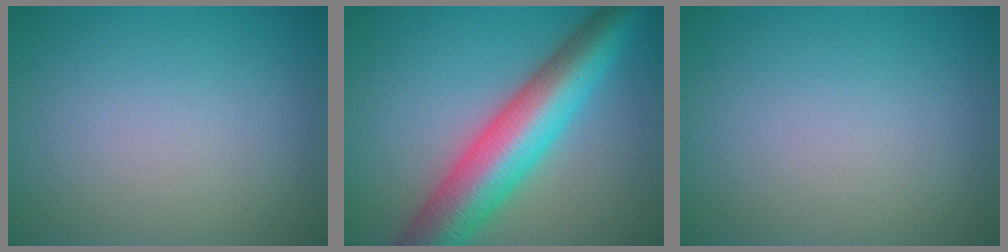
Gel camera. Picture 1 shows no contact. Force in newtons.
{"total": 10.1, "press": 10.1, "slide": 0.2}
{"total": 0.0}